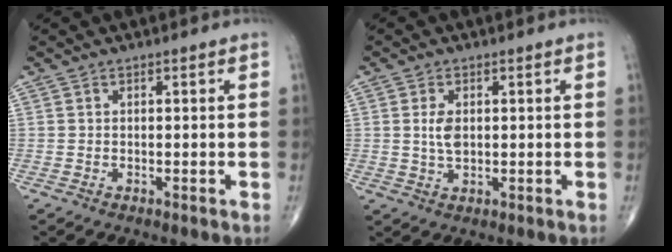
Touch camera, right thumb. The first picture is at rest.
{"total": 3.6, "force": [0.5, 2.0, 2.9], "torque": [-0.056, -0.006, 0.012]}